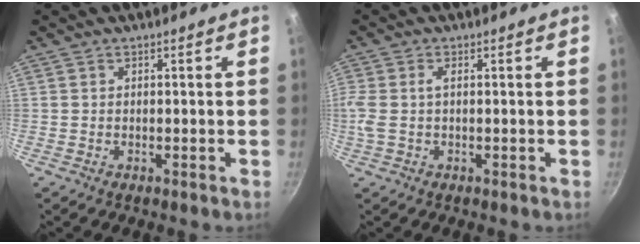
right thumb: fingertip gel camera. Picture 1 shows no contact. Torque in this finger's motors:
{"motor_torque": [0.08, 0.07, 0.13, 0.29, 0.07]}